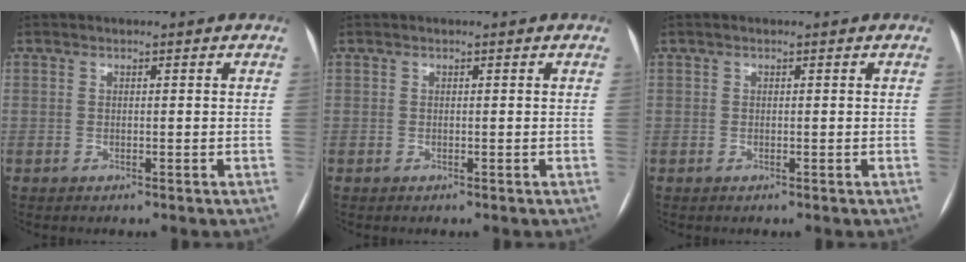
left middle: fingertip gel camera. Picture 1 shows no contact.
{"total": 0.0}
{"total": 0.0}